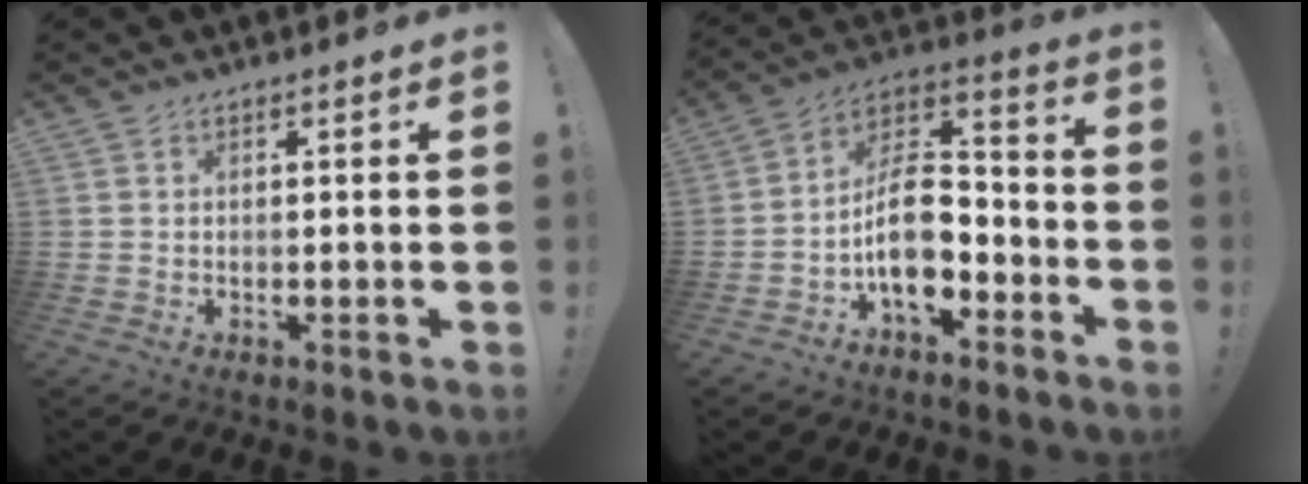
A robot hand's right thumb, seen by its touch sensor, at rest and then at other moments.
{"total": 14.5, "force": [-4.8, 8.5, 10.7], "torque": [-0.191, 0.024, -0.078]}